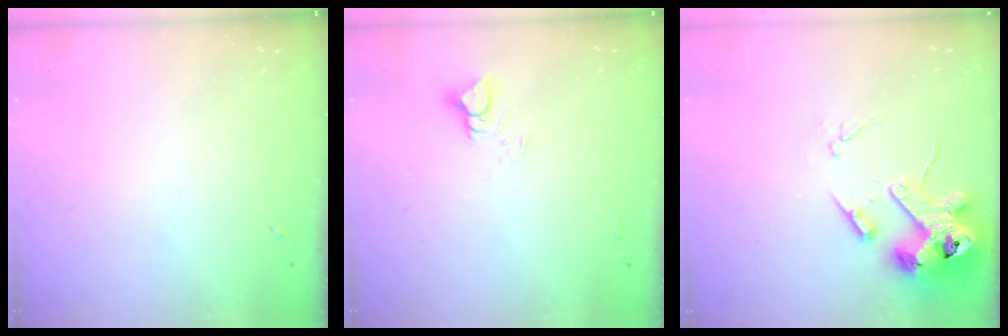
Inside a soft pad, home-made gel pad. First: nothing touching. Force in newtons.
{"total": 5.1, "press": 5.1, "slide": 0.3}
{"total": 15.6, "press": 15.4, "slide": 2.3}